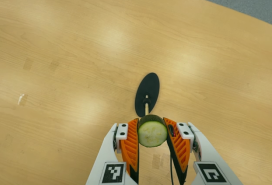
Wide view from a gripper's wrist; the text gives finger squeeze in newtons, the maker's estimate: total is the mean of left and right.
{"total": 10.5, "left": 9.6, "right": 11.3}